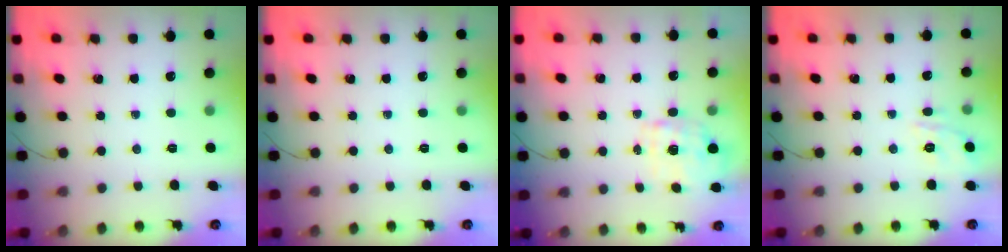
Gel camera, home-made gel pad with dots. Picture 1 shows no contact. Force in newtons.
{"total": 0.0}
{"total": 1.7, "press": 1.6, "slide": 0.5}
{"total": 10.5, "press": 10.5, "slide": 1.2}